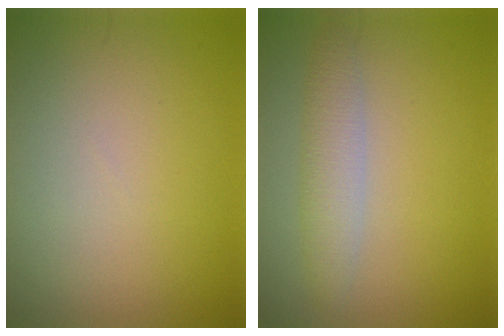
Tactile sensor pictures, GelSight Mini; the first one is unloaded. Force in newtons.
{"total": 2.6, "press": 2.6, "slide": 0.1}